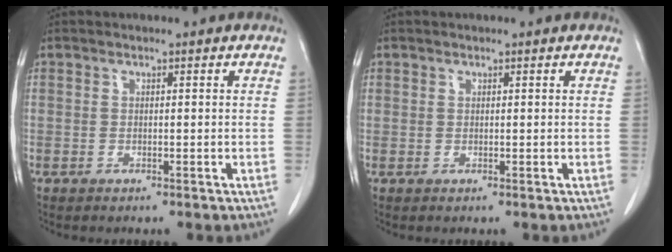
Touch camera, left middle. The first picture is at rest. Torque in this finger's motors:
{"motor_torque": [2.14, 0.00, 0.52, -0.11]}